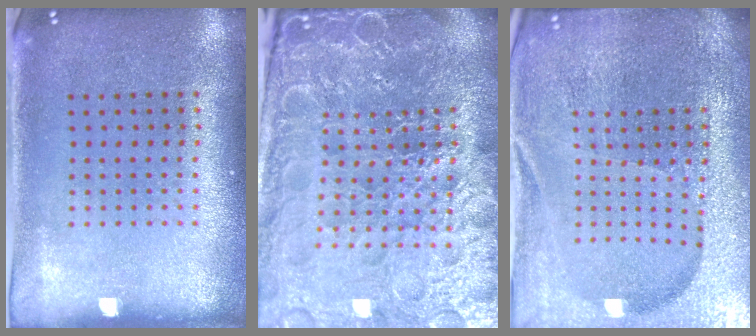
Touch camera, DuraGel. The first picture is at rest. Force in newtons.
{"total": 5.9, "press": 5.4, "slide": 2.4}
{"total": 5.1, "press": 4.8, "slide": 1.8}